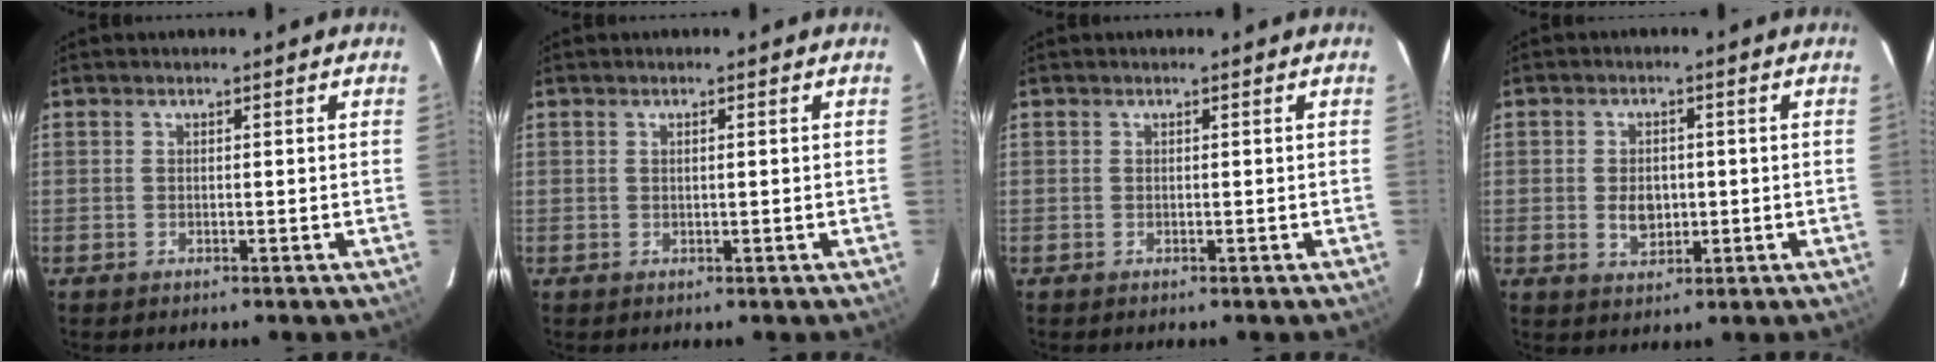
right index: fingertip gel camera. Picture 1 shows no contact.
{"total": 0.7, "force": [0.2, 0.1, 0.6], "torque": [-0.012, 0.004, 0.005]}
{"total": 0.0}
{"total": 4.8, "force": [-0.5, 3.3, 3.4], "torque": [-0.061, -0.001, -0.004]}